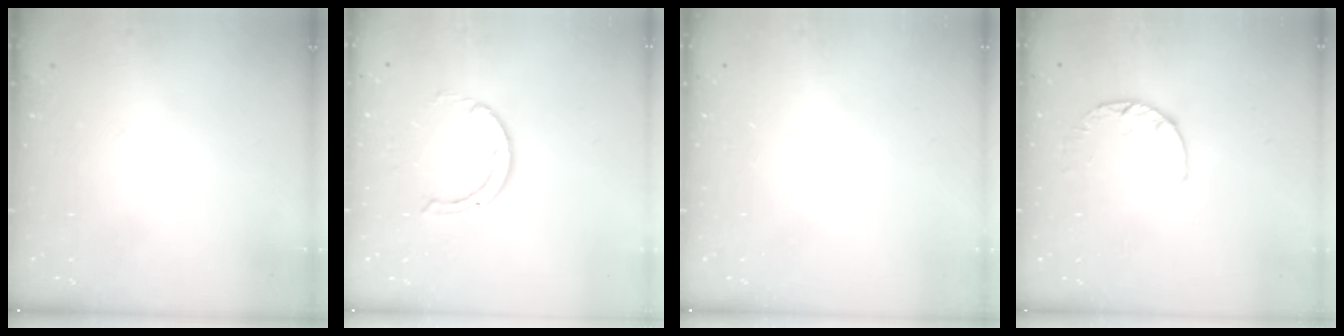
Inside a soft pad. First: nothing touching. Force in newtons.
{"total": 2.8, "press": 2.8, "slide": 0.2}
{"total": 0.0}
{"total": 3.0, "press": 2.9, "slide": 0.4}